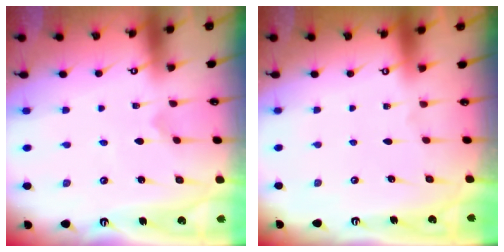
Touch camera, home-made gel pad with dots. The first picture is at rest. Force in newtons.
{"total": 0.0}